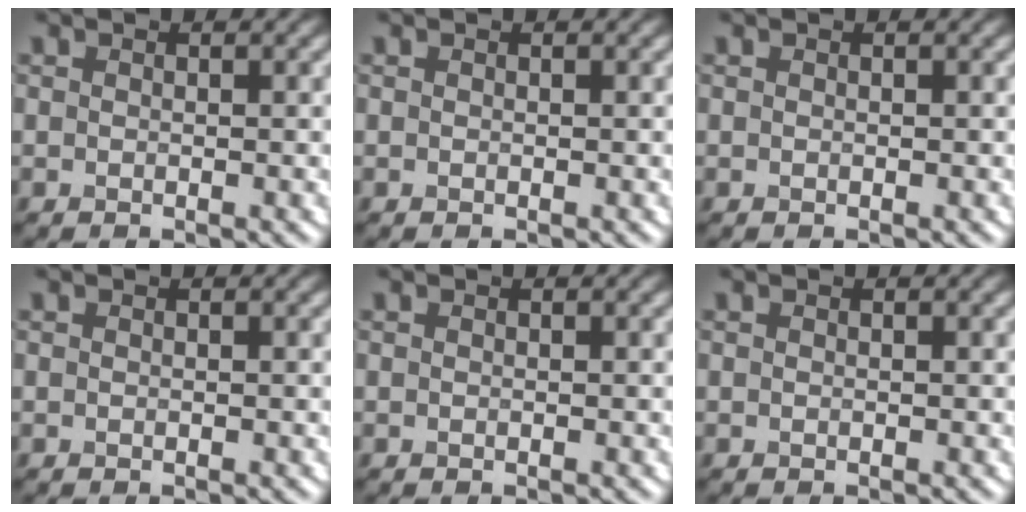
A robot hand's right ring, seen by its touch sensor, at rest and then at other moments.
{"total": 0.0}
{"total": 0.0}
{"total": 0.0}
{"total": 0.0}
{"total": 0.0}